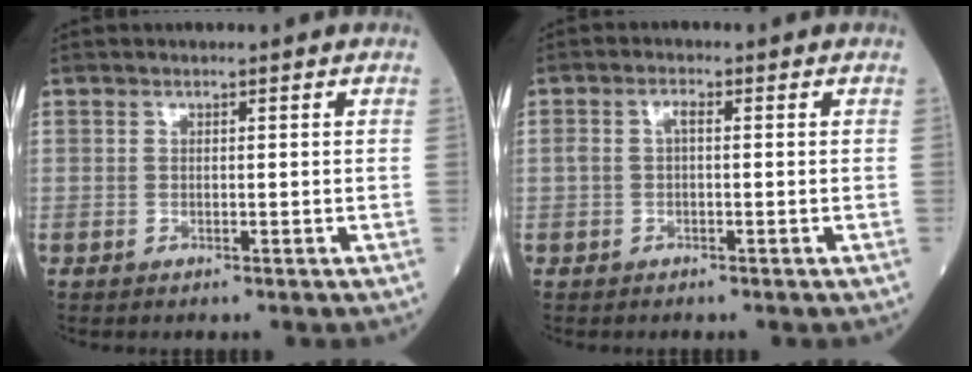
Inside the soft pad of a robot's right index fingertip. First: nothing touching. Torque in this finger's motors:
{"motor_torque": [0.43, 0.11, 0.17, 0.05]}